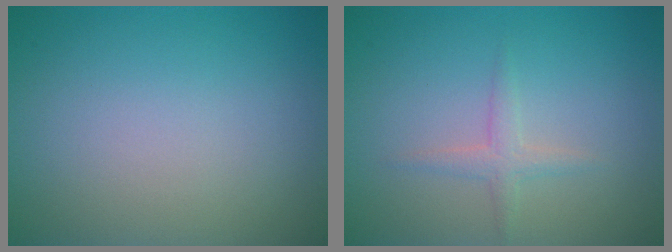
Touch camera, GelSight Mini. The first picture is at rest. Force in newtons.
{"total": 1.4, "press": 1.4, "slide": 0.1}